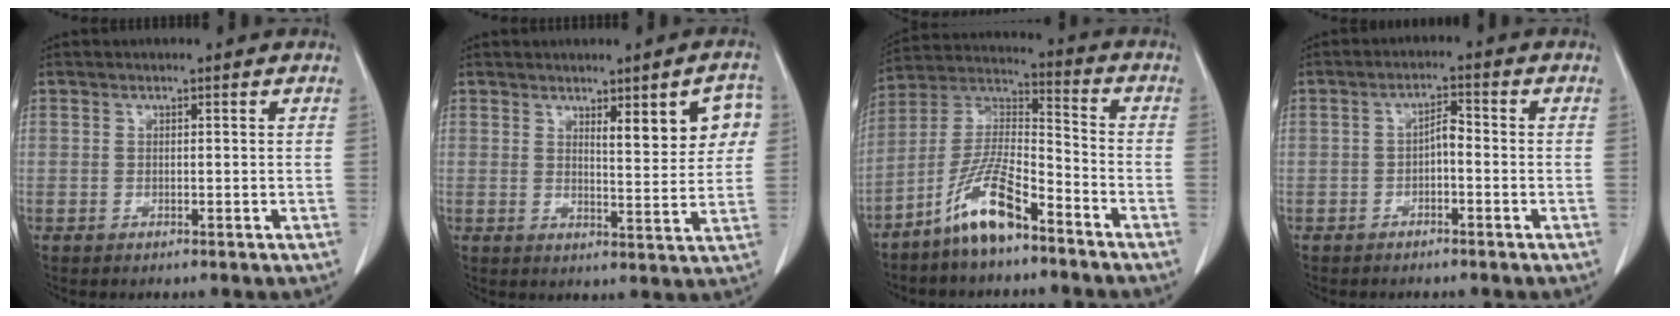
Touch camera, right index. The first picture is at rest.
{"total": 7.7, "force": [3.0, 1.7, 6.9], "torque": [-0.083, 0.003, 0.040]}
{"total": 11.5, "force": [-7.7, 2.5, 8.2], "torque": [-0.176, 0.002, -0.147]}
{"total": 2.6, "force": [-0.8, 0.9, 2.3], "torque": [-0.036, 0.009, -0.013]}